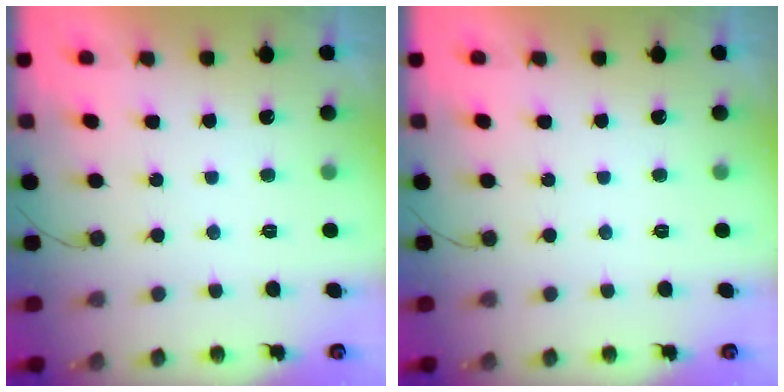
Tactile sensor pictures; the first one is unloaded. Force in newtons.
{"total": 0.0}